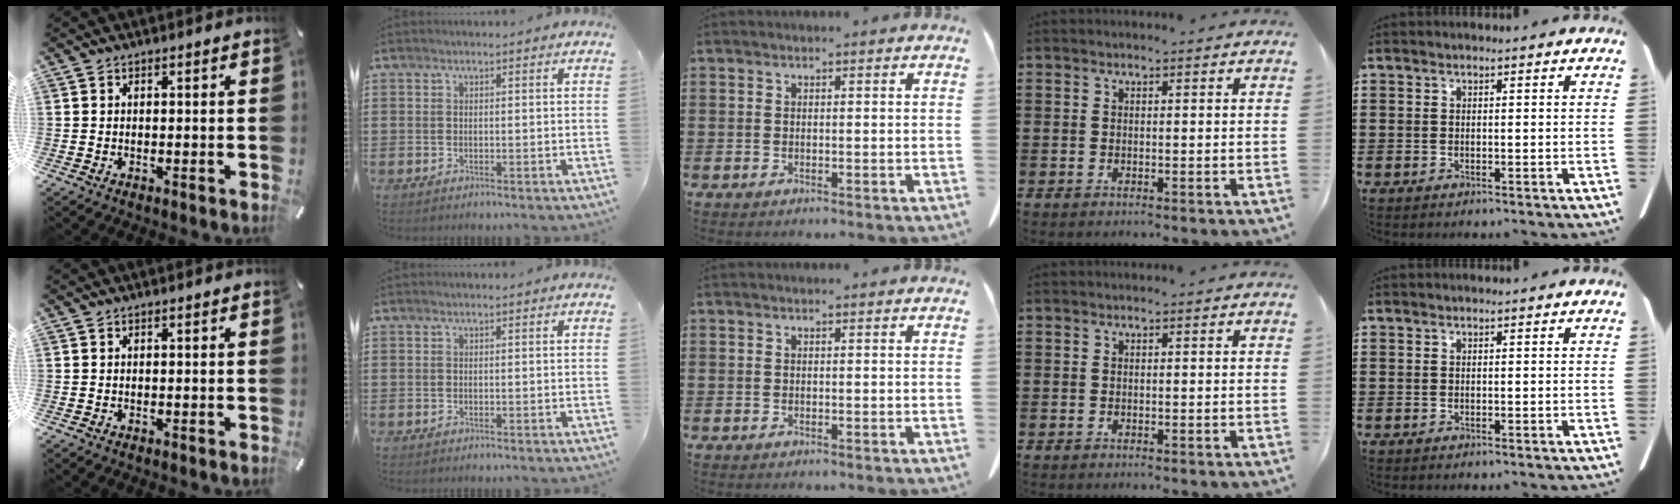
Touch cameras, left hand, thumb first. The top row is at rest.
{}